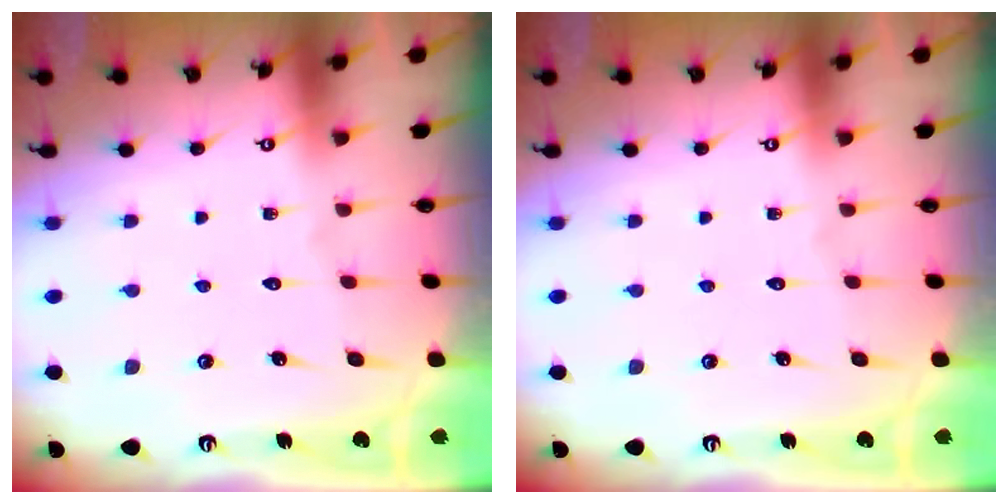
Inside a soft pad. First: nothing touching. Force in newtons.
{"total": 0.0}